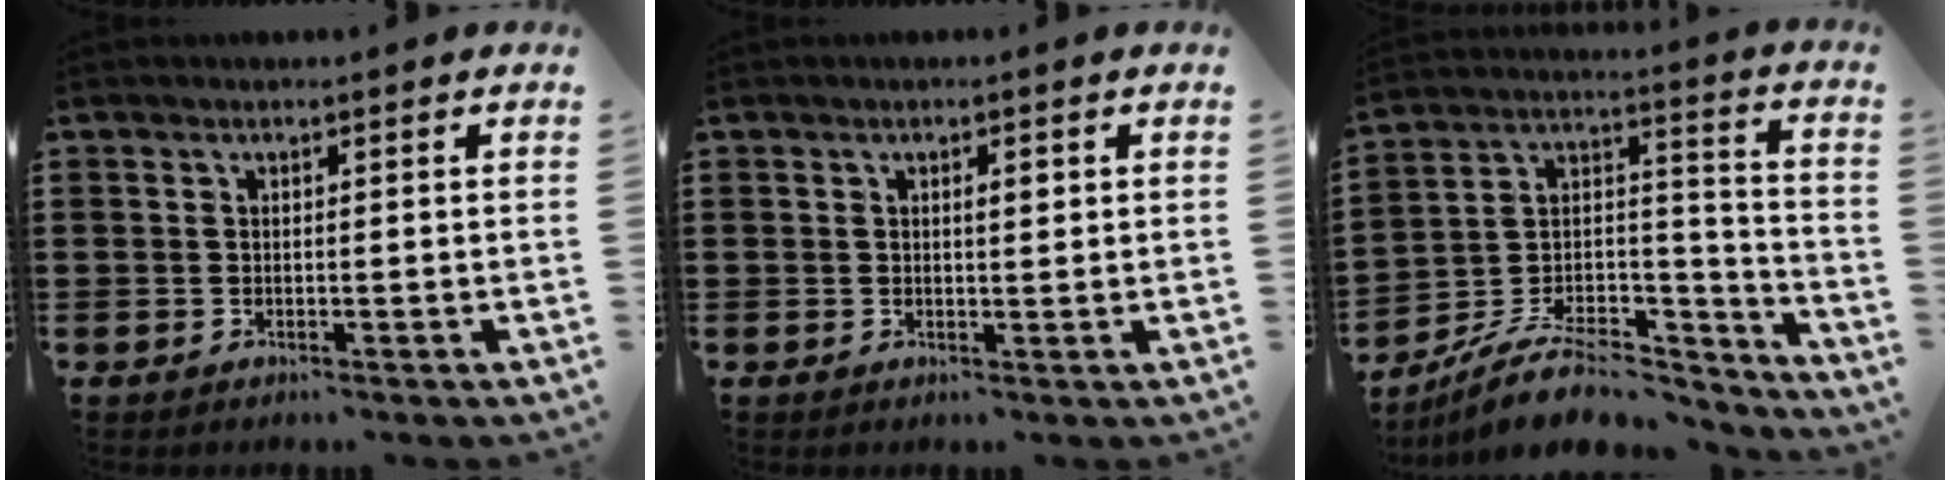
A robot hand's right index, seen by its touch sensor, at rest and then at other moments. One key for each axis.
{"total": 1.4, "fx": 0.4, "fy": 0.4, "fz": 1.3, "tx": -0.017, "ty": 0.000, "tz": 0.003}
{"total": 8.8, "fx": -7.0, "fy": 3.7, "fz": 3.9, "tx": -0.072, "ty": 0.015, "tz": -0.132}